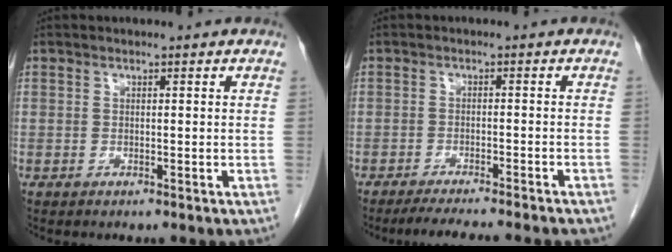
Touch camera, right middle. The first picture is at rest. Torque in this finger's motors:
{"motor_torque": [1.10, -1.03, 0.11, 0.05]}